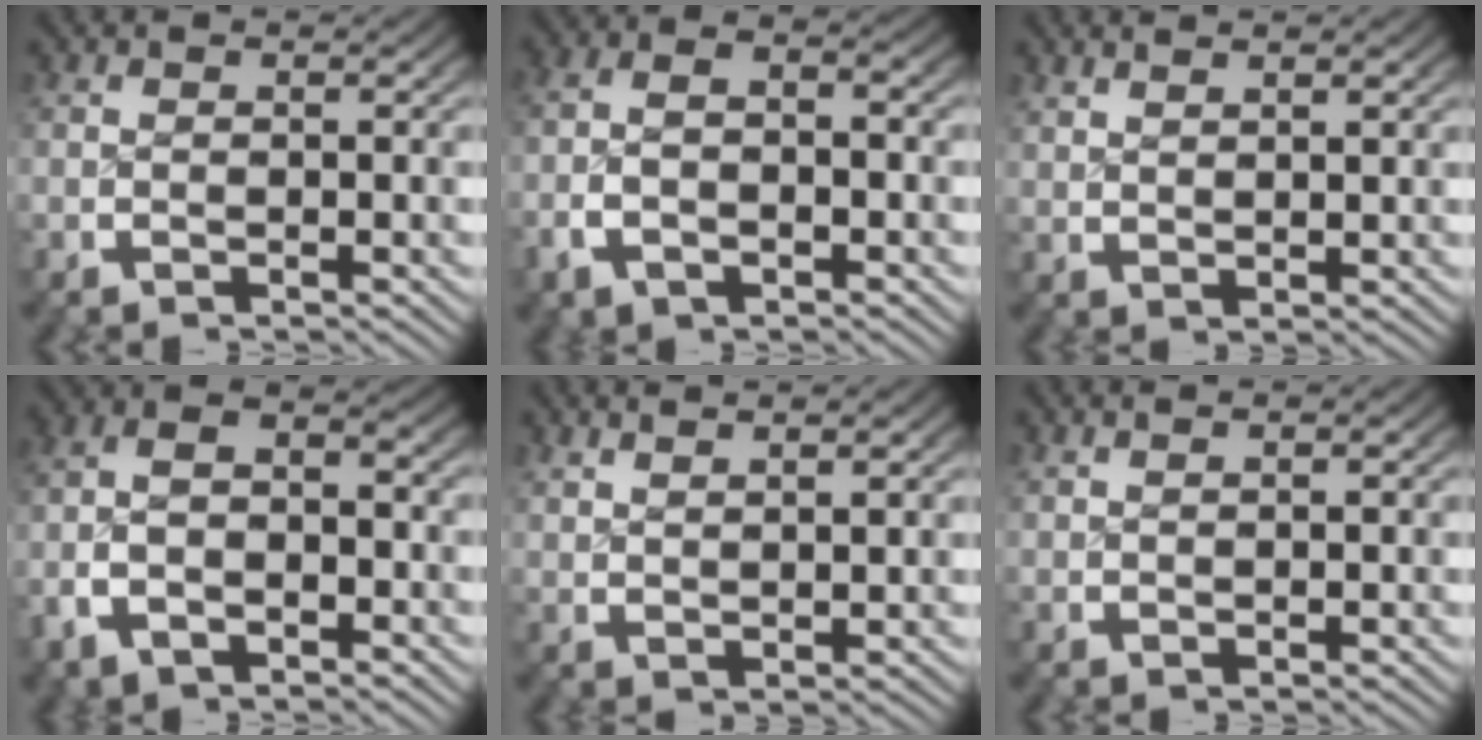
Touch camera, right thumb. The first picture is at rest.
{"total": 4.0, "force": [-1.1, 2.2, 3.1], "torque": [-0.063, 0.000, -0.025]}
{"total": 2.0, "force": [1.9, 0.1, 0.6], "torque": [-0.004, 0.006, 0.042]}
{"total": 5.7, "force": [-1.2, 3.6, 4.3], "torque": [-0.086, -0.001, -0.030]}
{"total": 2.7, "force": [2.5, 0.2, 1.1], "torque": [-0.010, 0.007, 0.052]}
{"total": 1.2, "force": [1.2, 0.0, 0.4], "torque": [-0.002, 0.004, 0.027]}